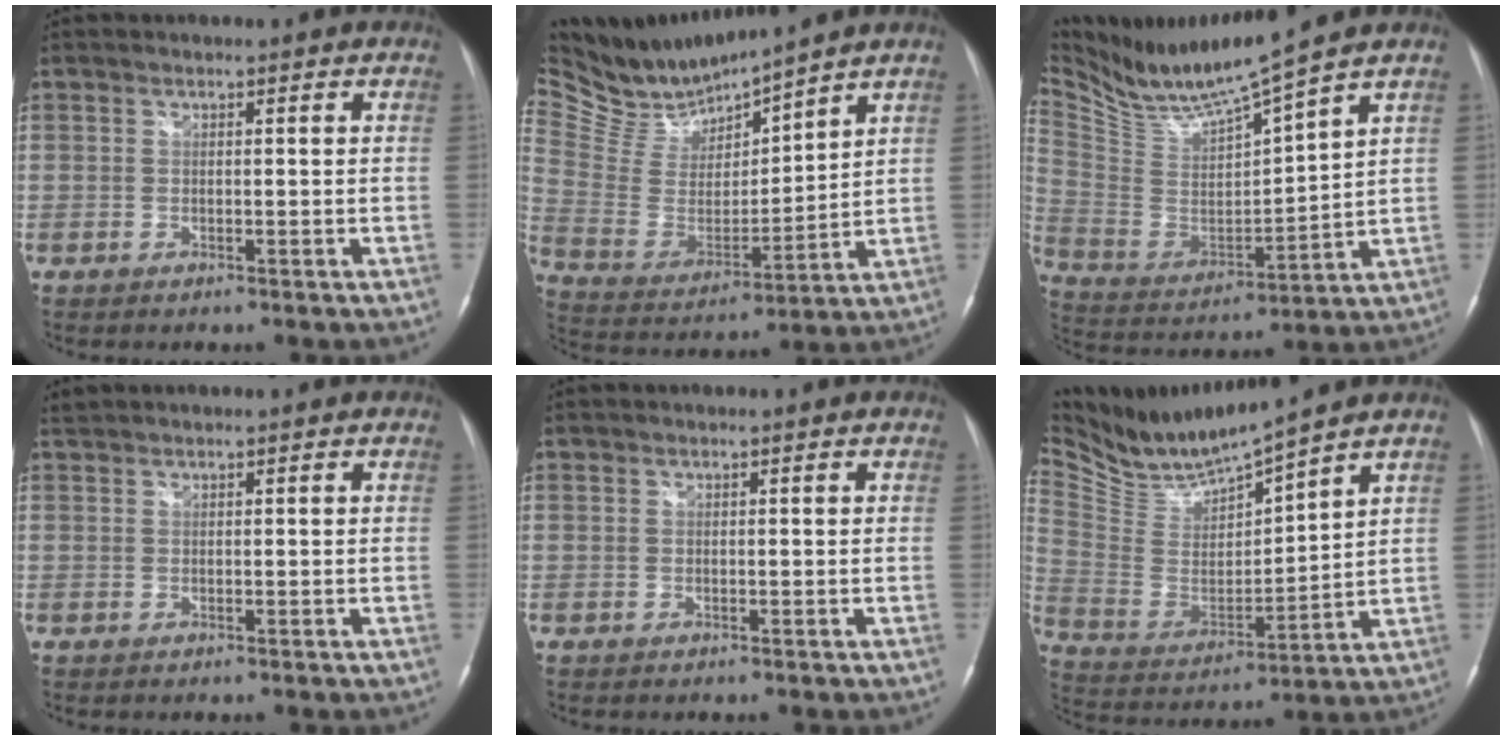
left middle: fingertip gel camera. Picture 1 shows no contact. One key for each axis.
{"total": 13.3, "fx": 12.9, "fy": 0.4, "fz": 3.1, "tx": -0.082, "ty": -0.004, "tz": 0.266}
{"total": 12.6, "fx": 11.4, "fy": -1.3, "fz": 5.1, "tx": -0.110, "ty": -0.012, "tz": 0.228}
{"total": 0.7, "fx": 0.6, "fy": 0.0, "fz": 0.0, "tx": -0.011, "ty": 0.013, "tz": 0.020}
{"total": 0.0}
{"total": 12.4, "fx": 11.7, "fy": -0.1, "fz": 4.3, "tx": -0.097, "ty": -0.010, "tz": 0.237}